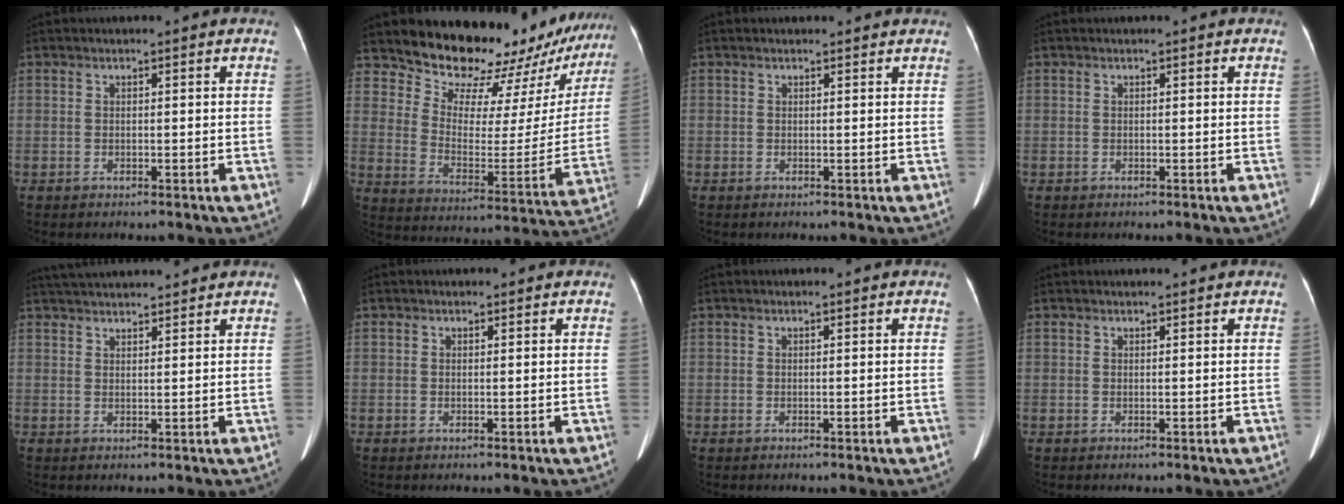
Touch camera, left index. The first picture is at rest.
{"total": 22.2, "force": [20.7, 6.1, 5.2], "torque": [-0.059, -0.092, 0.262]}
{"total": 1.6, "force": [1.2, 1.0, -0.2], "torque": [0.011, 0.005, 0.008]}
{"total": 0.0}
{"total": 10.9, "force": [10.2, 1.1, 3.9], "torque": [-0.066, 0.026, 0.151]}
{"total": 1.3, "force": [1.1, 0.4, 0.4], "torque": [-0.008, 0.000, 0.011]}
{"total": 0.8, "force": [0.7, 0.1, 0.2], "torque": [-0.008, 0.001, 0.009]}
{"total": 2.5, "force": [2.4, 0.0, 0.8], "torque": [-0.010, 0.006, 0.027]}